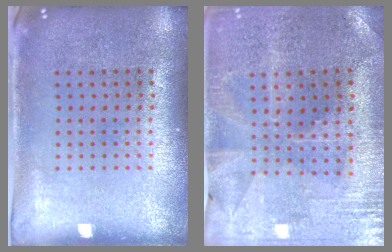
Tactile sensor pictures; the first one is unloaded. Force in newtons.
{"total": 0.9, "press": 0.8, "slide": 0.3}